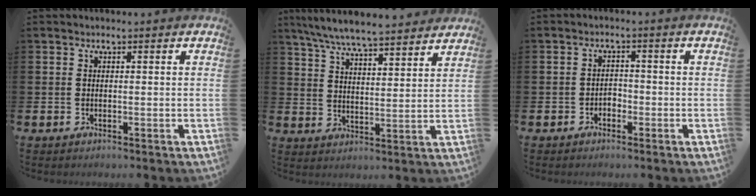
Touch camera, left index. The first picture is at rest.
{"total": 7.5, "force": [7.1, 0.3, 2.2], "torque": [-0.072, -0.039, 0.128]}
{"total": 1.6, "force": [-1.2, 1.1, 0.2], "torque": [-0.009, 0.004, -0.027]}